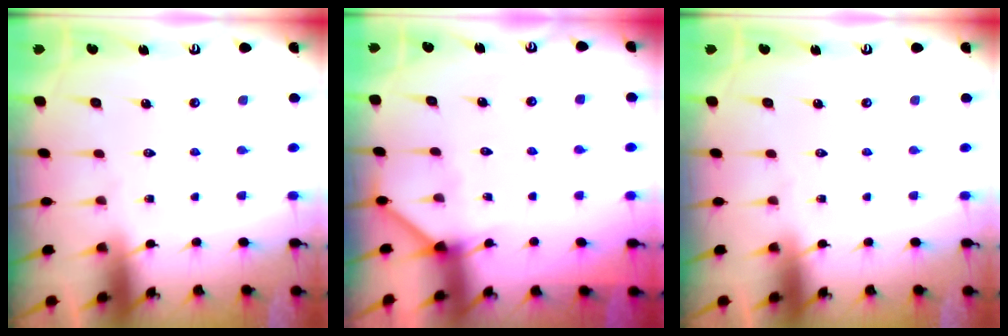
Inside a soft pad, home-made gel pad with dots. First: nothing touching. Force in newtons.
{"total": 2.7, "press": 2.7, "slide": 0.4}
{"total": 0.0}